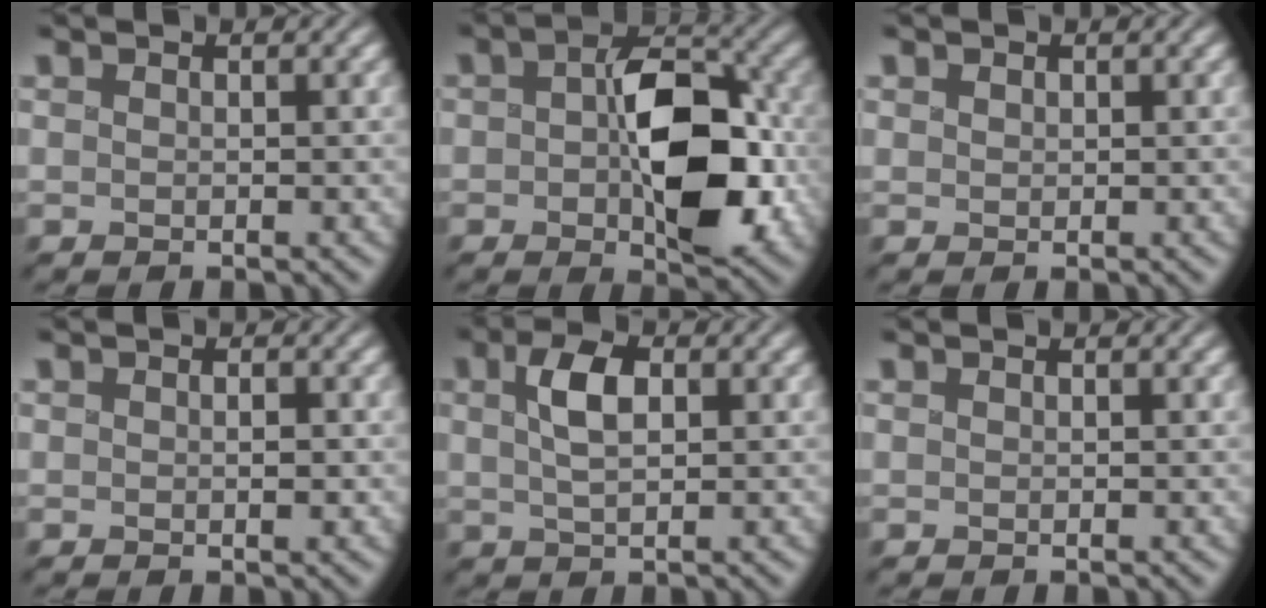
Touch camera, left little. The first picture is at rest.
{"total": 8.6, "force": [-1.2, 5.0, 6.9], "torque": [-0.124, -0.007, 0.002]}
{"total": 1.1, "force": [-0.5, -0.5, -0.9], "torque": [-0.004, -0.004, 0.014]}
{"total": 0.9, "force": [-0.8, -0.4, 0.0], "torque": [-0.013, -0.007, 0.011]}
{"total": 2.5, "force": [0.1, 1.0, 2.3], "torque": [-0.068, 0.002, 0.020]}
{"total": 0.0}